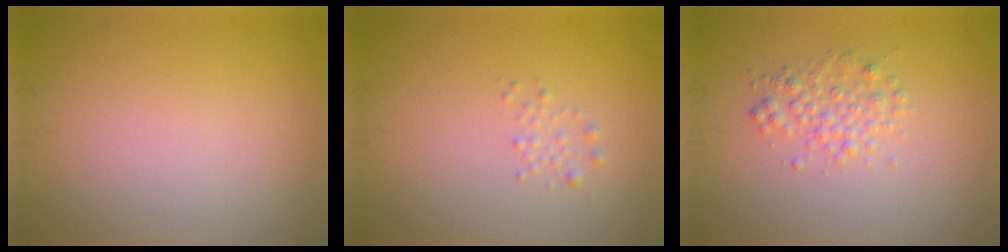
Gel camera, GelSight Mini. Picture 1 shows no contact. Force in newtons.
{"total": 0.8, "press": 0.8, "slide": 0.0}
{"total": 2.0, "press": 2.0, "slide": 0.0}